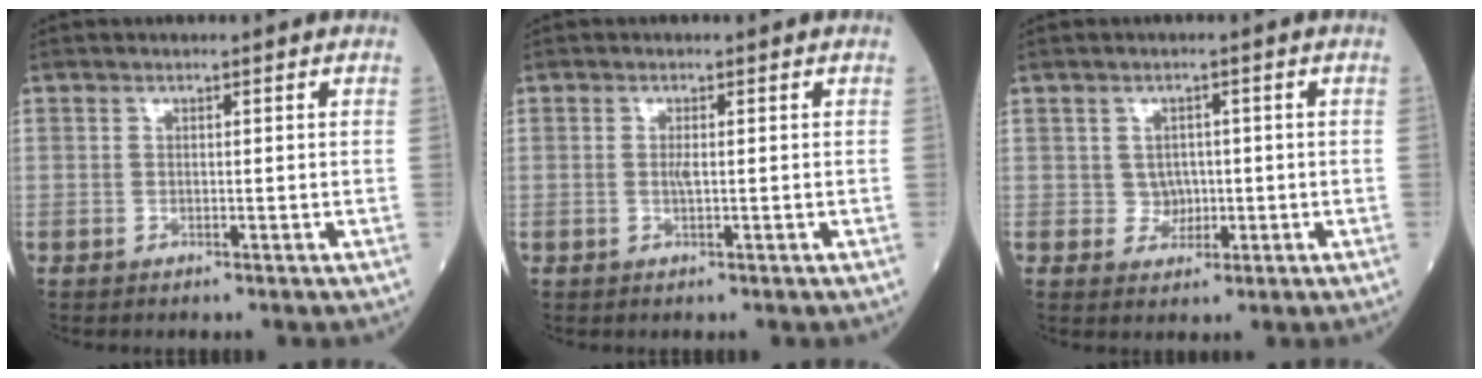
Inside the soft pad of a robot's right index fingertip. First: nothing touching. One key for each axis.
{"total": 1.1, "fx": 0.0, "fy": 0.2, "fz": 1.1, "tx": -0.025, "ty": -0.002, "tz": -0.001}
{"total": 2.5, "fx": 0.0, "fy": 2.4, "fz": 0.8, "tx": -0.001, "ty": 0.005, "tz": 0.001}